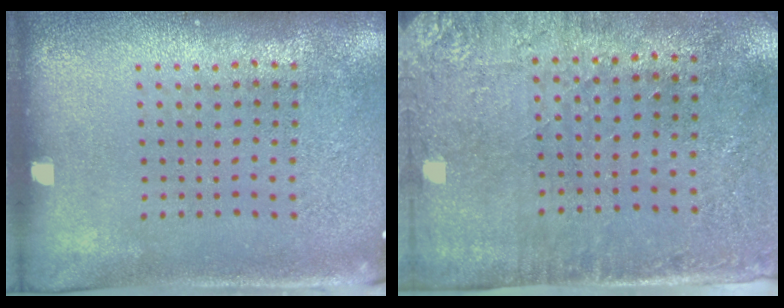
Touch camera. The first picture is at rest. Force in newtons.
{"total": 2.8, "press": 2.3, "slide": 1.6}